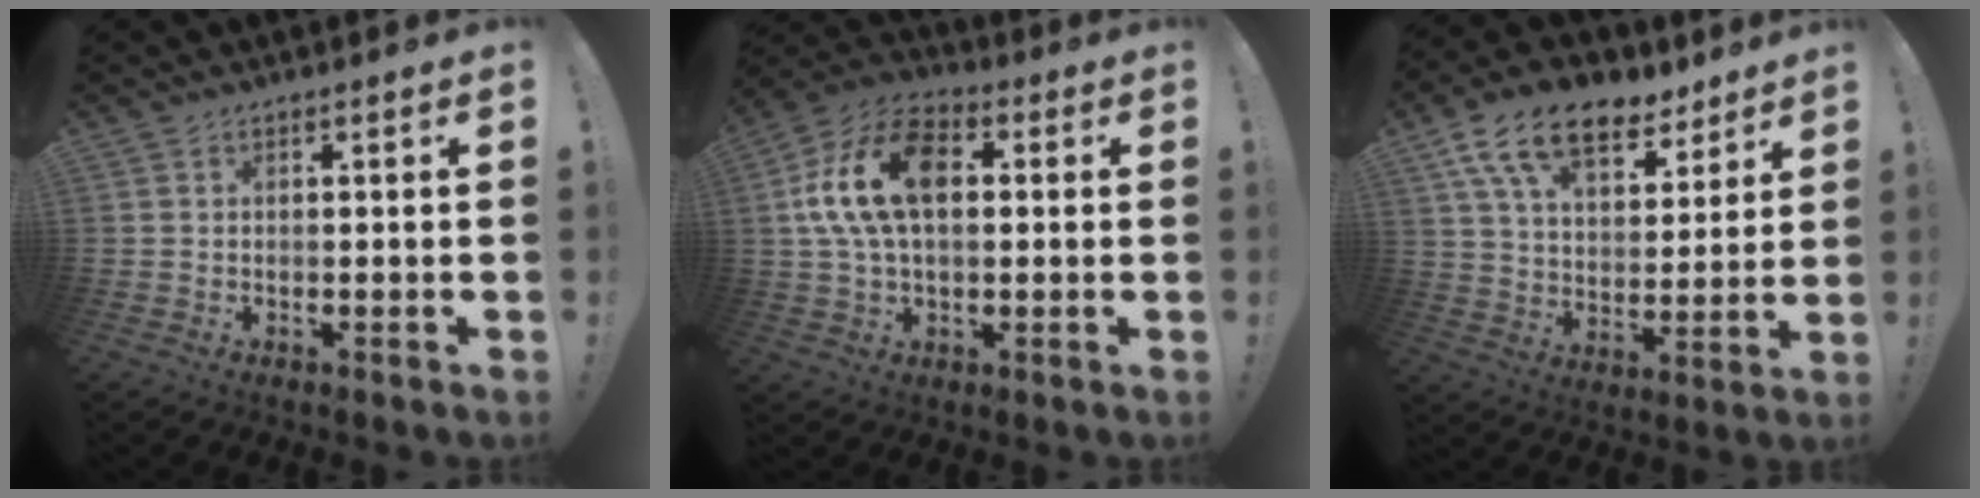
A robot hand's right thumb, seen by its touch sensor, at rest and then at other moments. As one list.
[{"total": 17.4, "force": [3.1, 10.8, 13.3], "torque": [-0.249, 0.009, 0.050]}, {"total": 16.8, "force": [10.2, 9.3, 9.5], "torque": [-0.157, -0.056, 0.185]}]